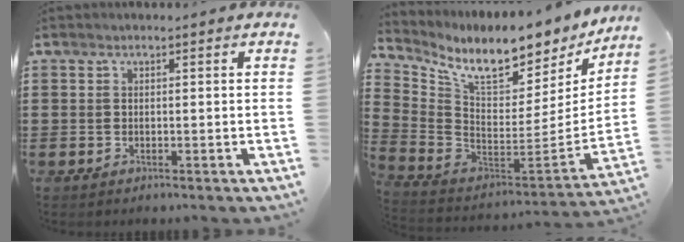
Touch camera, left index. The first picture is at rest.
{"total": 9.0, "force": [7.4, 2.0, 4.7], "torque": [-0.113, -0.069, 0.122]}